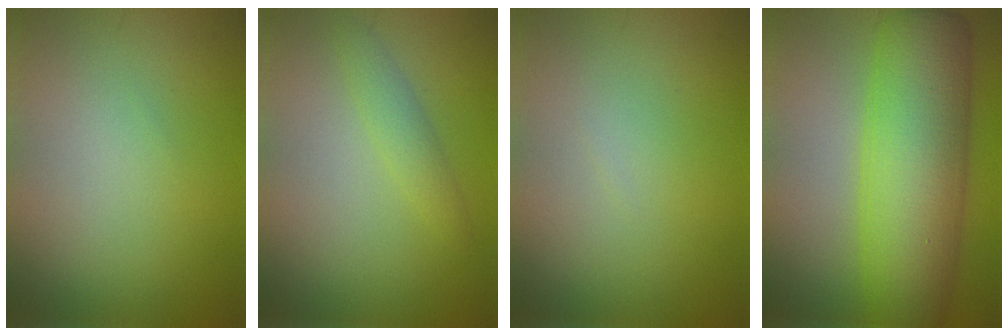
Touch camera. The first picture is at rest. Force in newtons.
{"total": 1.7, "press": 1.7, "slide": 0.1}
{"total": 0.0}
{"total": 10.8, "press": 10.8, "slide": 0.2}